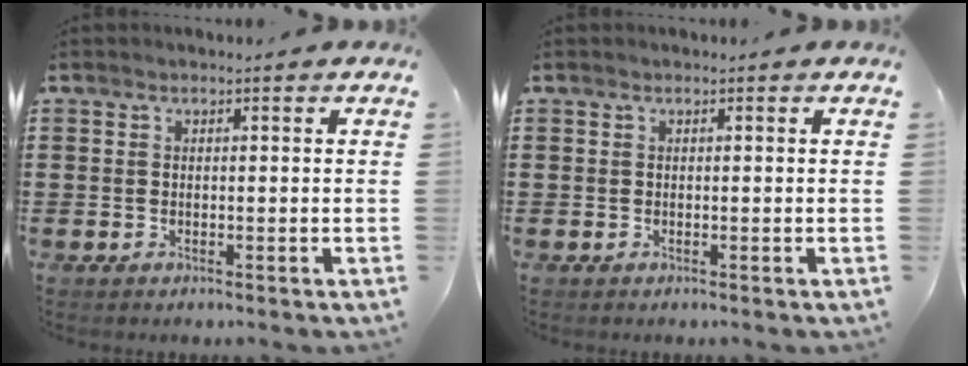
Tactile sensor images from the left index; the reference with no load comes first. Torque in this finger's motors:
{"motor_torque": [0.00, 0.01, 0.00, 0.00]}